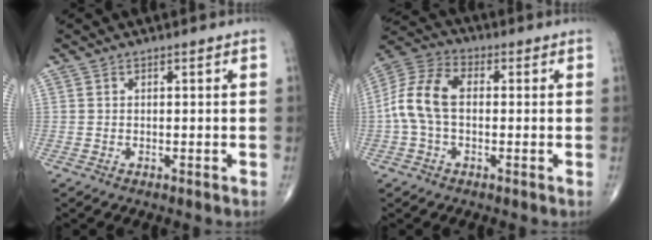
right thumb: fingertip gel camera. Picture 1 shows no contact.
{"total": 10.5, "force": [-0.3, 6.5, 8.3], "torque": [-0.175, 0.033, -0.015]}